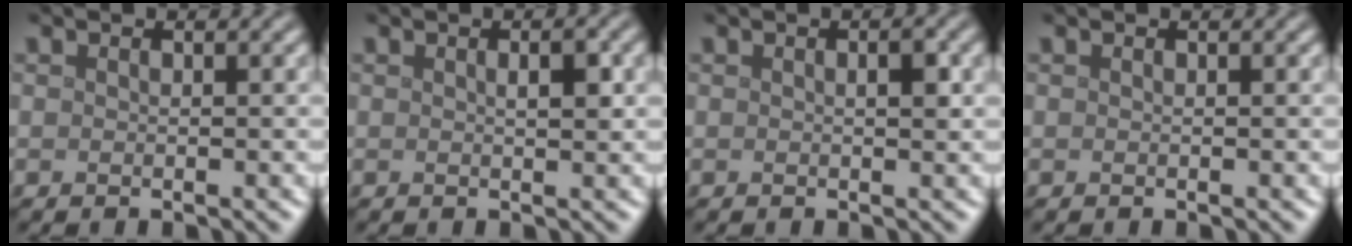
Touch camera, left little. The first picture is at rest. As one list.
[{"total": 1.9, "force": [0.4, 0.4, 1.8], "torque": [-0.025, 0.003, 0.007]}, {"total": 1.5, "force": [0.3, 0.3, 1.5], "torque": [-0.021, 0.002, 0.005]}, {"total": 0.0}]